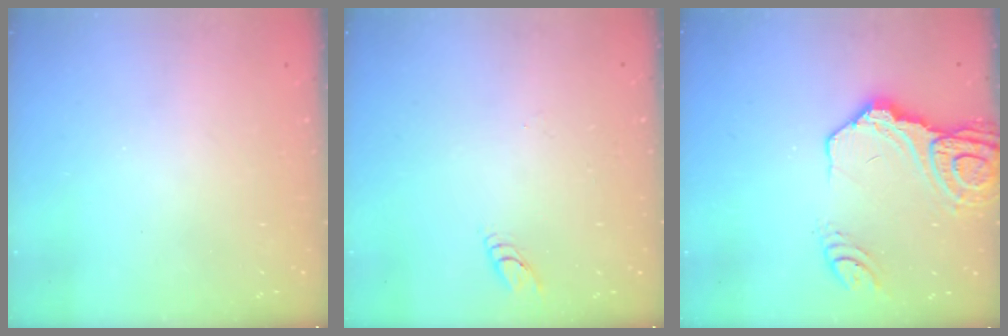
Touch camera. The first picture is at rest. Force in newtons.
{"total": 2.8, "press": 2.8, "slide": 0.2}
{"total": 16.4, "press": 16.3, "slide": 1.9}